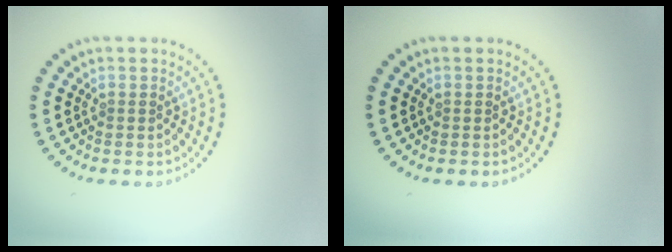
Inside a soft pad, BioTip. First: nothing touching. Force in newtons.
{"total": 0.0}